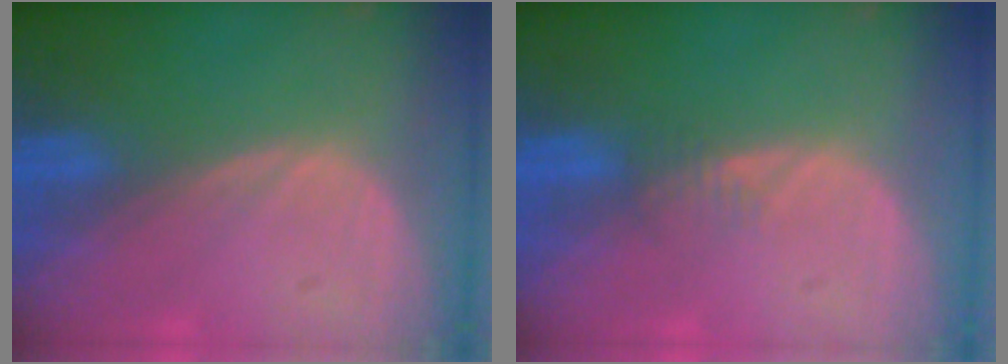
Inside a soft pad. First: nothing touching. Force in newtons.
{"total": 1.5, "press": 1.5, "slide": 0.2}